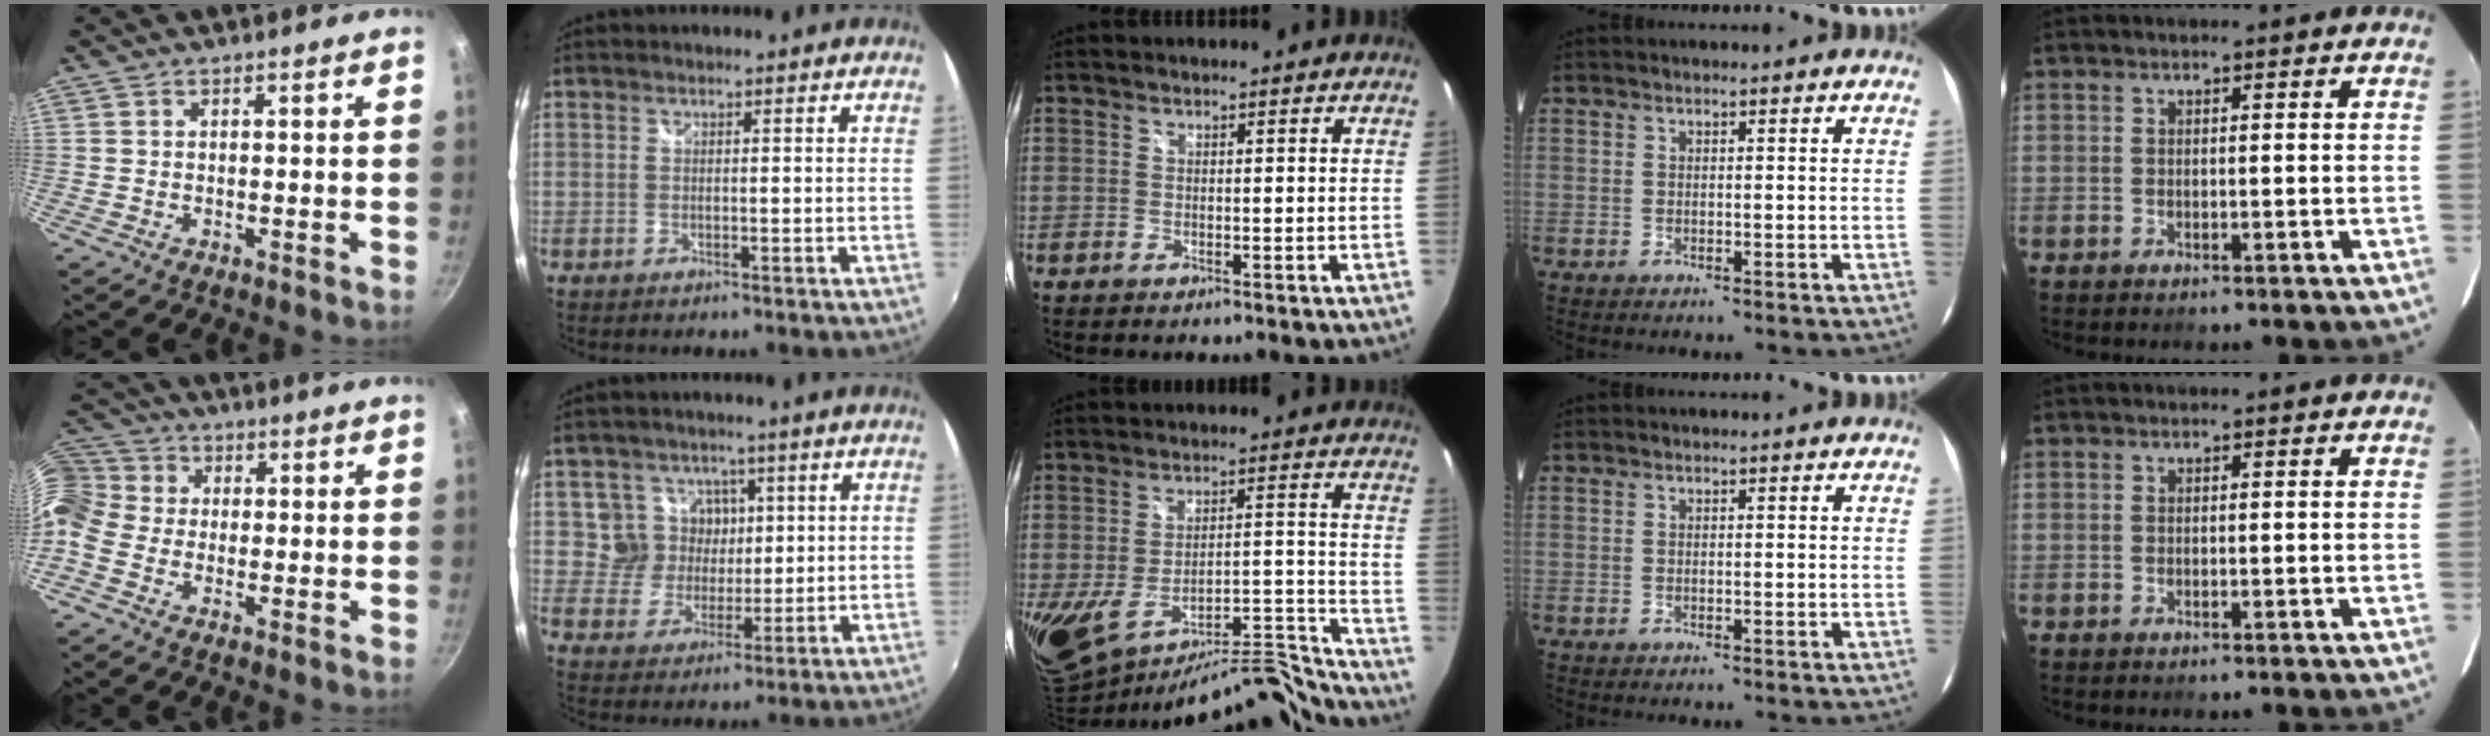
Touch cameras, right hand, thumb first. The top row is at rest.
{"thumb": {"total": 11.1, "force": [-0.8, 9.6, 5.6], "torque": [-0.120, 0.040, -0.035]}, "index": {"total": 7.5, "force": [2.1, 7.0, 1.3], "torque": [-0.029, 0.008, 0.040]}, "middle": {"total": 18.7, "force": [-15.3, 5.0, 9.4], "torque": [-0.172, -0.025, -0.225]}}